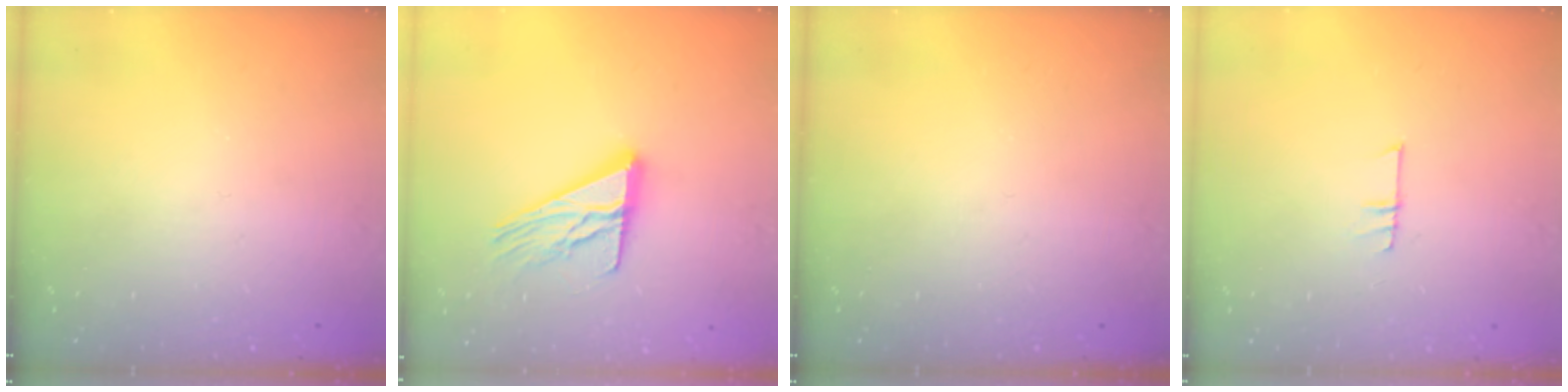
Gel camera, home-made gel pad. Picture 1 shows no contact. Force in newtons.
{"total": 13.9, "press": 13.9, "slide": 1.1}
{"total": 0.0}
{"total": 5.5, "press": 5.4, "slide": 0.6}